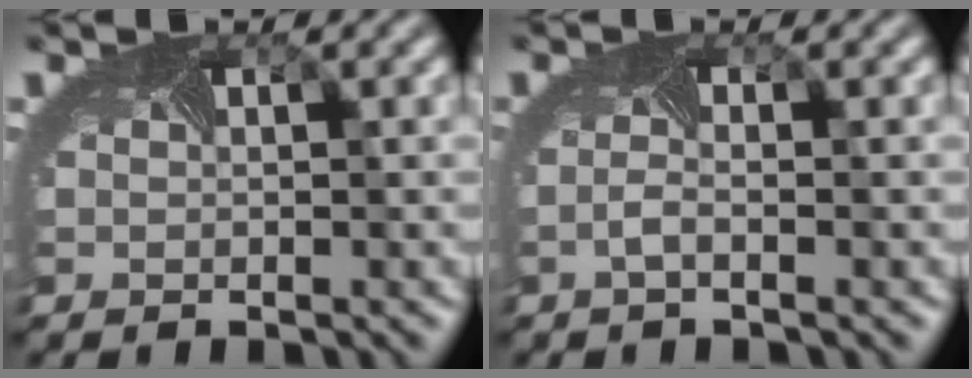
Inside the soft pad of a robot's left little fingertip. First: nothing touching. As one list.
[{"total": 0.9, "force": [-0.7, -0.1, 0.5], "torque": [-0.018, -0.003, -0.018]}]